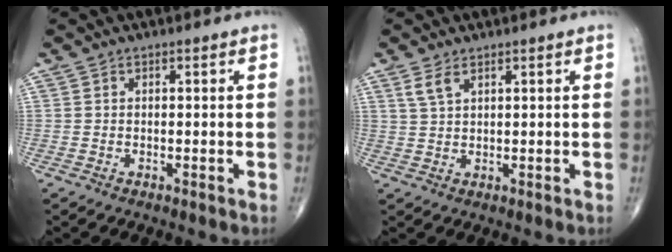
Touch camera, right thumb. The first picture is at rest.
{"total": 2.8, "force": [1.7, 1.1, 1.9], "torque": [-0.043, 0.000, 0.043]}